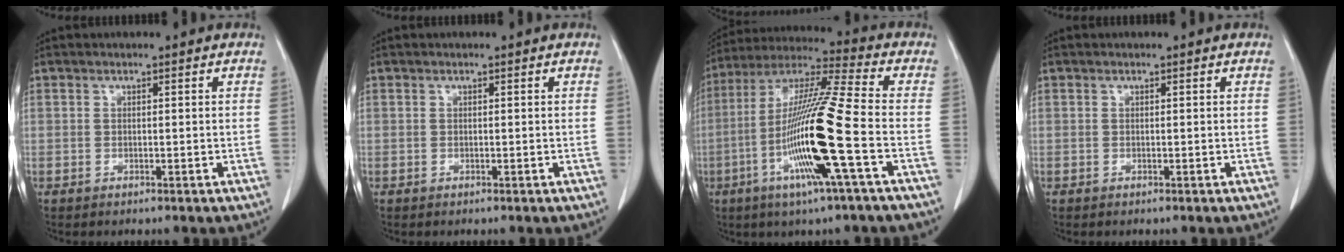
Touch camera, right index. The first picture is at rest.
{"total": 0.0}
{"total": 17.3, "force": [-4.9, -0.9, 16.5], "torque": [-0.325, -0.011, -0.103]}
{"total": 0.0}